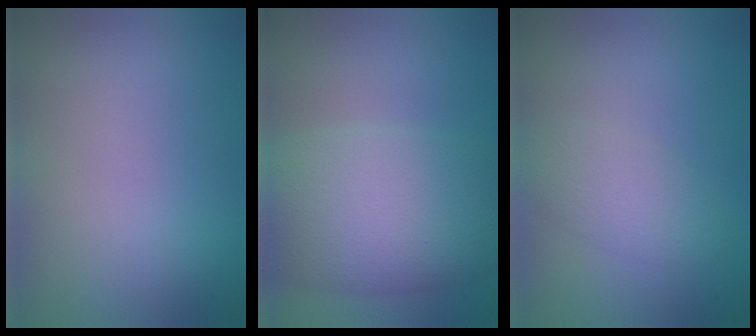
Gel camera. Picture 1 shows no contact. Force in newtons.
{"total": 10.2, "press": 10.2, "slide": 0.0}
{"total": 2.7, "press": 2.7, "slide": 0.1}